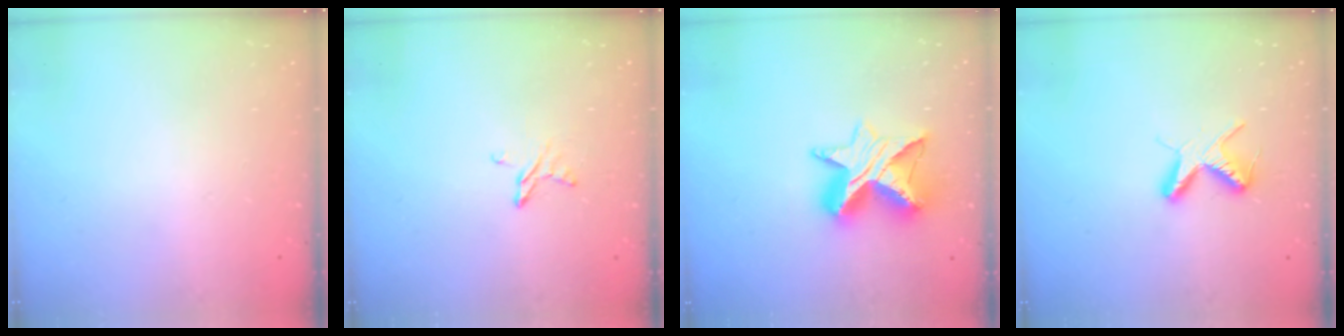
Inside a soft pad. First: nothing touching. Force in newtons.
{"total": 4.6, "press": 4.5, "slide": 0.4}
{"total": 11.4, "press": 11.3, "slide": 1.0}
{"total": 6.6, "press": 6.6, "slide": 0.7}